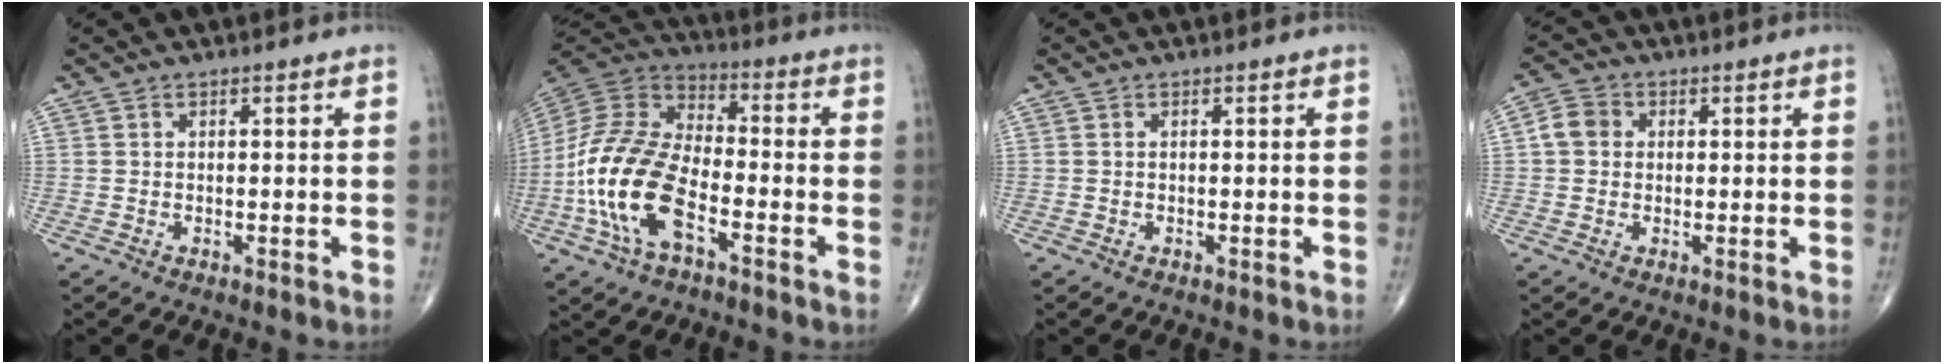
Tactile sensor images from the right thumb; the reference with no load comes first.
{"total": 18.0, "force": [-6.3, 8.9, 14.4], "torque": [-0.300, 0.034, -0.123]}
{"total": 0.0}
{"total": 4.4, "force": [0.4, 3.8, 2.1], "torque": [-0.031, 0.011, 0.001]}